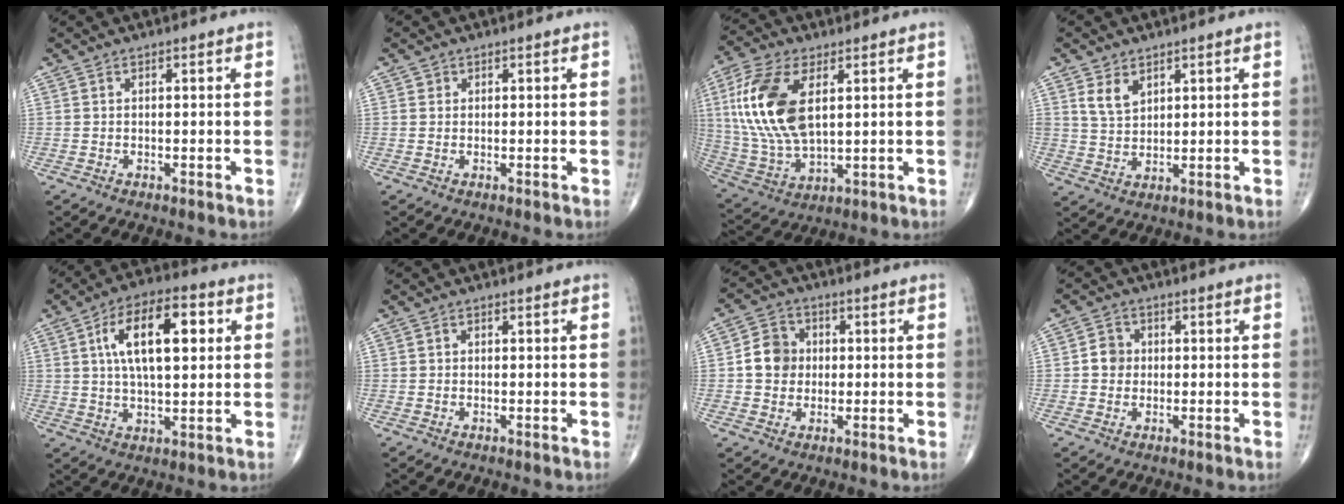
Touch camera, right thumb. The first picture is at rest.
{"total": 0.8, "force": [0.2, 0.7, 0.0], "torque": [0.006, 0.001, 0.002]}
{"total": 17.7, "force": [4.4, 9.1, 14.5], "torque": [-0.309, -0.011, 0.088]}
{"total": 4.8, "force": [2.7, 3.0, 2.6], "torque": [-0.035, -0.018, 0.057]}
{"total": 15.0, "force": [3.9, 6.8, 12.8], "torque": [-0.203, 0.008, 0.062]}
{"total": 0.5, "force": [0.0, 0.5, 0.1], "torque": [0.001, 0.001, -0.001]}
{"total": 7.0, "force": [0.2, 6.2, 3.1], "torque": [-0.032, 0.012, -0.005]}
{"total": 3.6, "force": [0.1, 3.4, 1.4], "torque": [-0.005, 0.006, -0.005]}